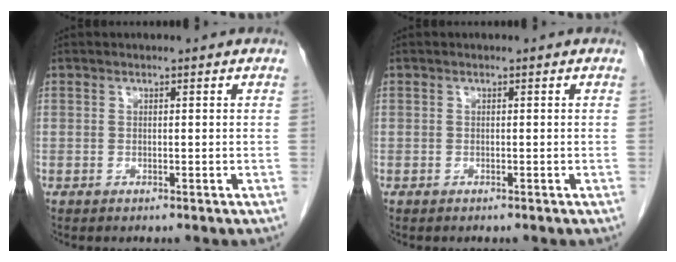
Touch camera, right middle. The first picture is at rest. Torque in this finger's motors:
{"motor_torque": [0.18, 0.01, 0.05, 0.01]}